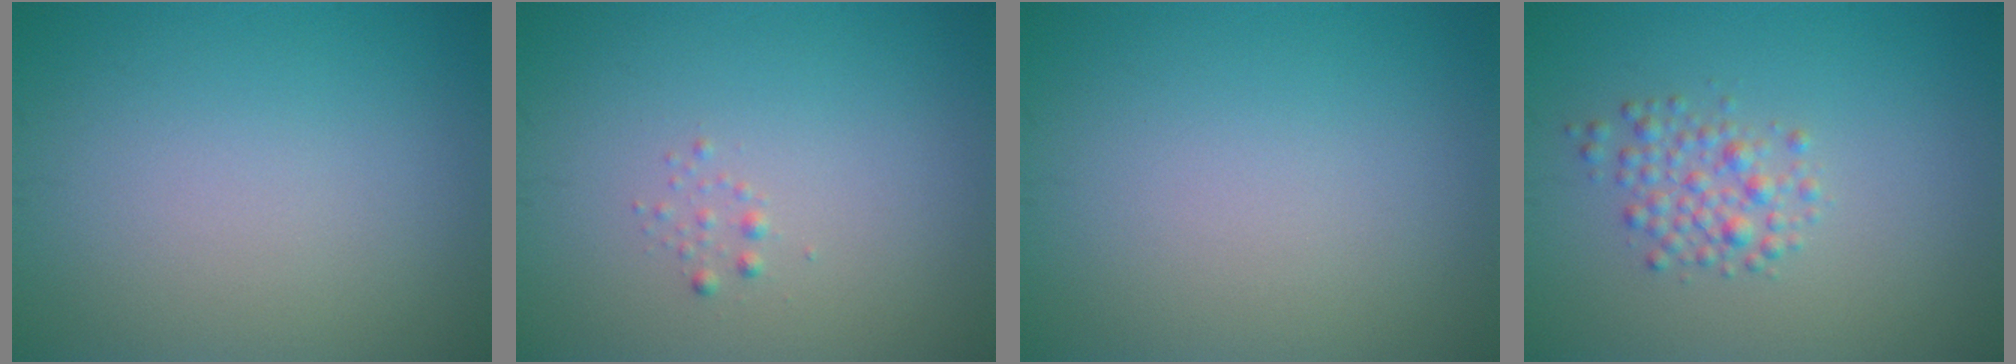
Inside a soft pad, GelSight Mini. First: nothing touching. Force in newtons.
{"total": 0.6, "press": 0.6, "slide": 0.1}
{"total": 0.0}
{"total": 2.3, "press": 2.3, "slide": 0.1}